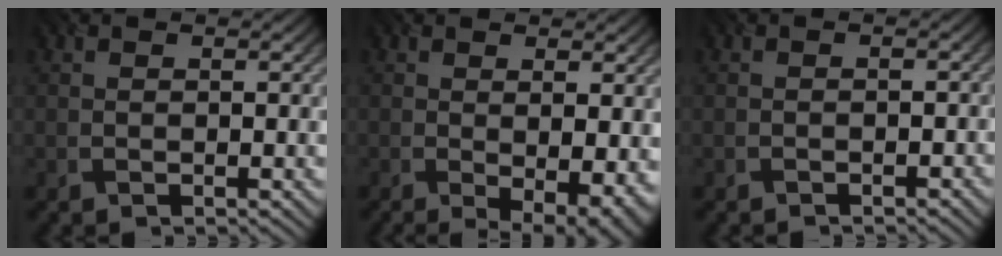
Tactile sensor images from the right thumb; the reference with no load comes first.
{"total": 5.2, "force": [-0.5, 1.8, 4.9], "torque": [-0.082, -0.018, 0.006]}
{"total": 1.0, "force": [-0.9, 0.3, 0.3], "torque": [-0.003, -0.001, -0.016]}